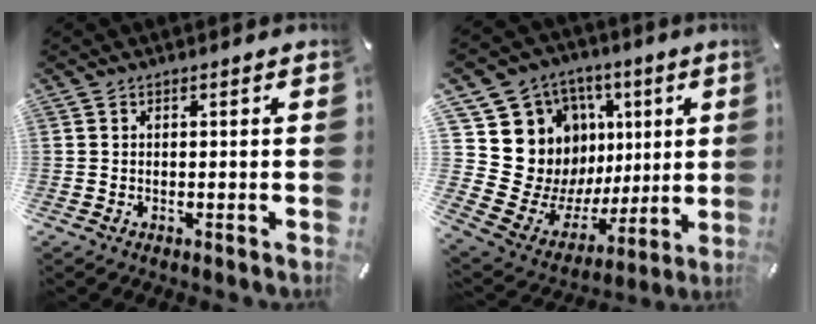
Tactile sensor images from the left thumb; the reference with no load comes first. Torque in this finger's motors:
{"motor_torque": [1.96, 1.78, 0.48, -0.03, 0.06]}